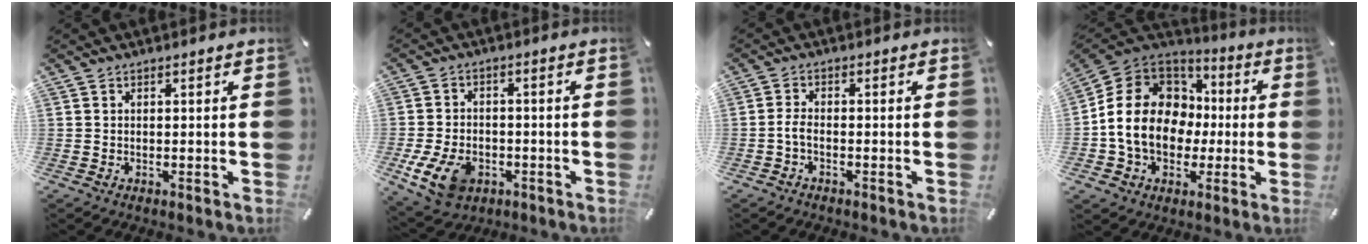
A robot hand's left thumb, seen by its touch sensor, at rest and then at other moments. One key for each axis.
{"total": 10.2, "fx": -3.8, "fy": 7.3, "fz": 6.0, "tx": -0.130, "ty": 0.011, "tz": -0.068}
{"total": 2.5, "fx": -1.2, "fy": 1.0, "fz": 2.0, "tx": -0.049, "ty": 0.001, "tz": -0.026}
{"total": 17.5, "fx": -1.9, "fy": 14.6, "fz": 9.5, "tx": -0.197, "ty": 0.018, "tz": -0.031}